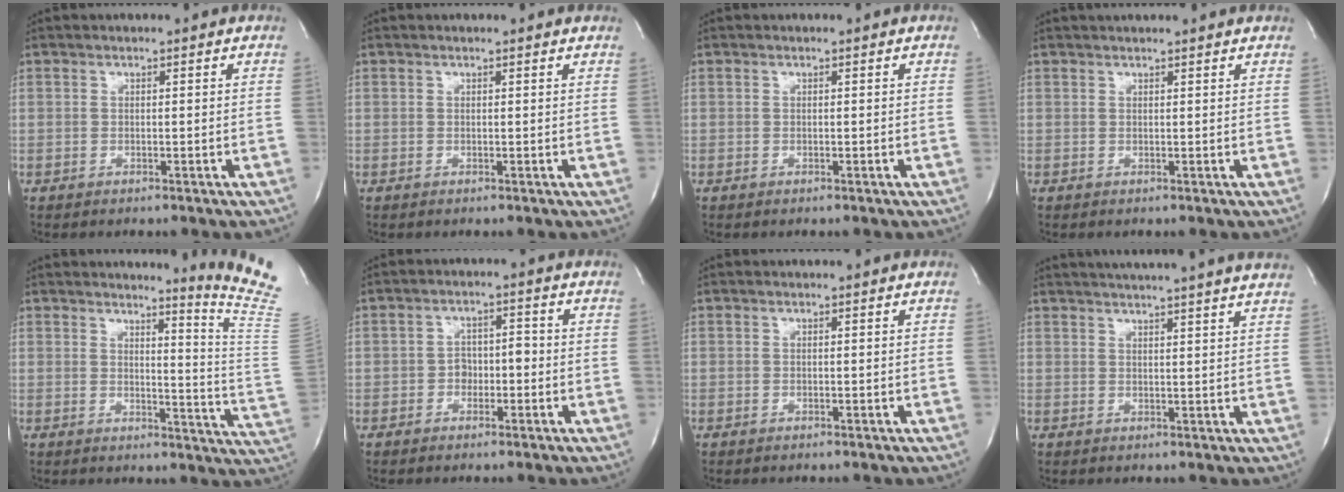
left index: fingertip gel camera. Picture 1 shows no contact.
{"total": 1.2, "force": [1.2, 0.0, 0.2], "torque": [-0.014, -0.001, 0.009]}
{"total": 0.0}
{"total": 4.8, "force": [4.5, 0.0, 1.7], "torque": [-0.023, 0.025, 0.051]}
{"total": 11.7, "force": [10.2, -4.4, 3.4], "torque": [-0.053, -0.144, 0.108]}
{"total": 3.1, "force": [-1.1, 2.2, 1.9], "torque": [-0.025, 0.014, -0.020]}
{"total": 0.0}
{"total": 15.4, "force": [13.9, -0.7, 6.7], "torque": [-0.116, 0.000, 0.171]}